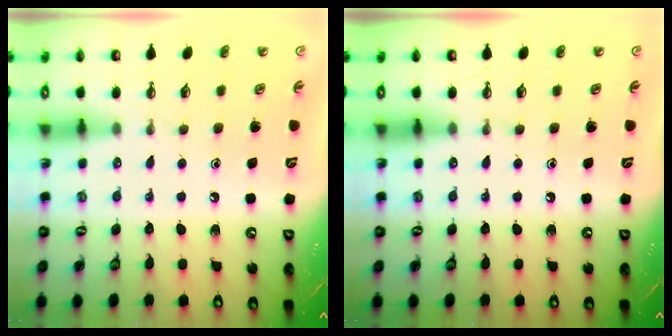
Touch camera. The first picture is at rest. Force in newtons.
{"total": 0.0}